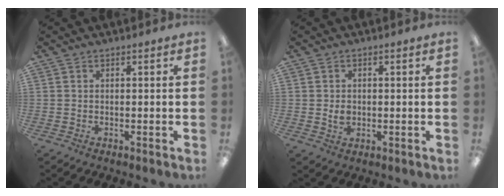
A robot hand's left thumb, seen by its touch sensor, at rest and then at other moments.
{"total": 2.6, "force": [0.0, 2.1, 1.5], "torque": [-0.022, 0.000, -0.001]}